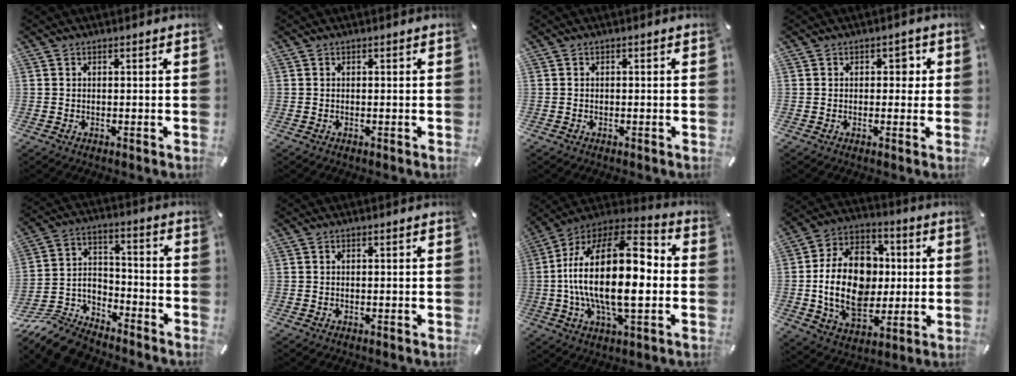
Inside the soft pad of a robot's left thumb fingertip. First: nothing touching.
{"total": 0.0}
{"total": 0.7, "force": [-0.2, 0.6, 0.2], "torque": [-0.003, 0.005, -0.007]}
{"total": 2.6, "force": [0.3, 1.9, 1.7], "torque": [-0.003, -0.003, -0.006]}
{"total": 12.3, "force": [-10.9, 4.9, 2.9], "torque": [-0.051, 0.047, -0.211]}
{"total": 0.0}
{"total": 26.5, "force": [-1.5, 12.4, 23.3], "torque": [-0.444, 0.002, -0.027]}
{"total": 20.0, "force": [-0.7, 15.1, 13.1], "torque": [-0.263, 0.004, -0.009]}